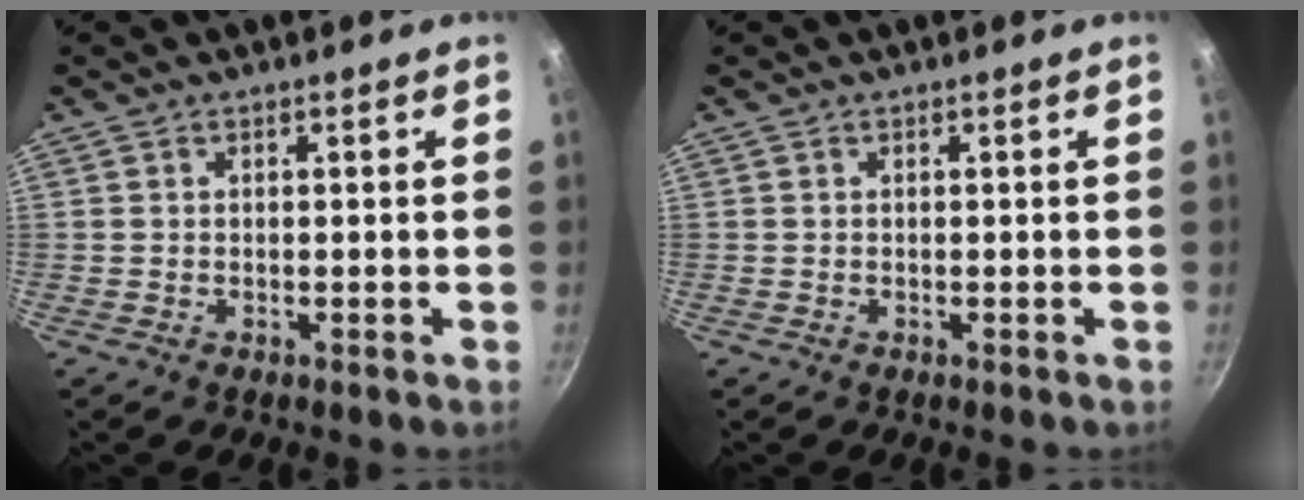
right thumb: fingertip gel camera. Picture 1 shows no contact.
{"total": 0.0}